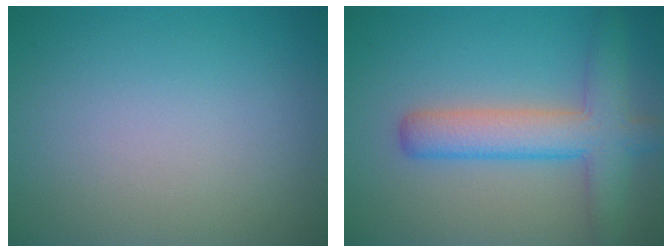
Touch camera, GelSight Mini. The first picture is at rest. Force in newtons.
{"total": 5.6, "press": 5.6, "slide": 0.1}